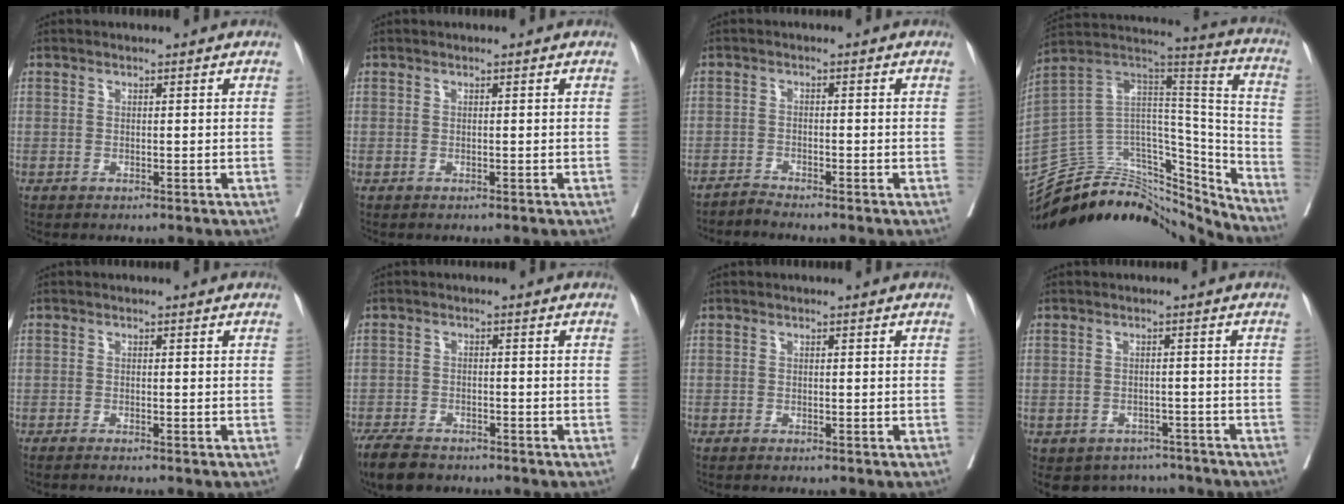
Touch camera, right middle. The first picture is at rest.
{"total": 0.0}
{"total": 1.8, "force": [-1.6, -0.5, -0.4], "torque": [0.011, -0.009, -0.033]}
{"total": 30.1, "force": [-27.1, 8.6, 9.7], "torque": [-0.147, 0.033, -0.412]}
{"total": 3.6, "force": [-3.1, -0.3, 1.8], "torque": [-0.020, -0.002, -0.042]}
{"total": 6.7, "force": [-5.5, 2.3, 2.9], "torque": [-0.052, -0.011, -0.092]}
{"total": 0.8, "force": [-0.7, 0.2, 0.1], "torque": [-0.005, 0.000, -0.012]}
{"total": 7.5, "force": [-6.4, 3.8, 0.3], "torque": [0.010, 0.017, -0.078]}